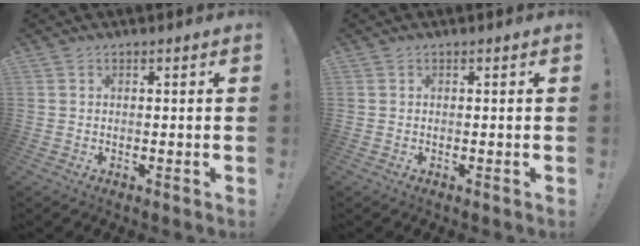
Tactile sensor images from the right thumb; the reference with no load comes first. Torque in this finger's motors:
{"motor_torque": [0.00, 0.00, -0.01, 0.01, 0.03]}